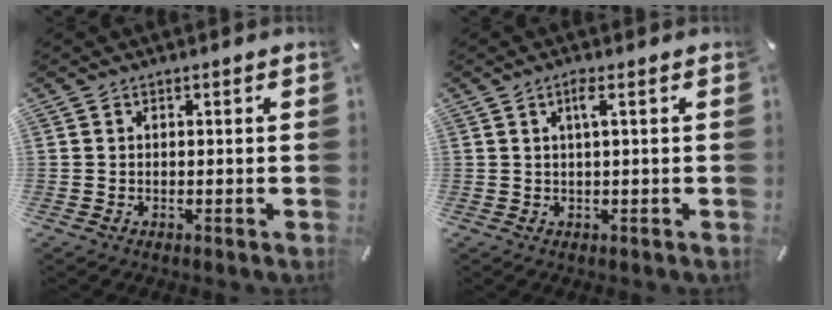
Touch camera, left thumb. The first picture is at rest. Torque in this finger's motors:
{"motor_torque": [0.04, 0.05, 0.00, 0.00, 0.07]}